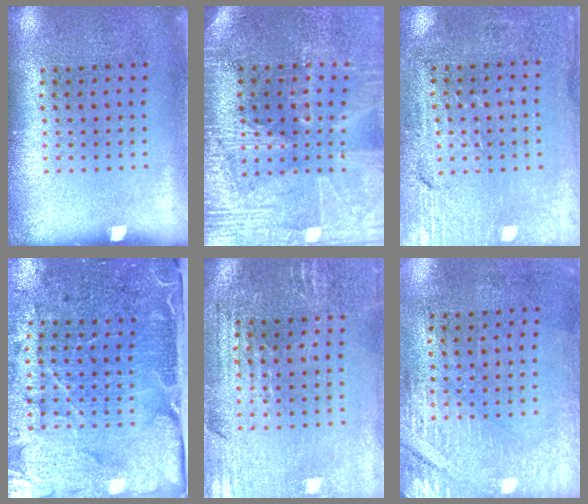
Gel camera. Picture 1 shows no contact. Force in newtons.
{"total": 3.5, "press": 3.3, "slide": 1.2}
{"total": 3.2, "press": 2.9, "slide": 1.3}
{"total": 4.9, "press": 4.0, "slide": 3.0}
{"total": 1.1, "press": 1.1, "slide": 0.3}
{"total": 2.8, "press": 2.4, "slide": 1.4}